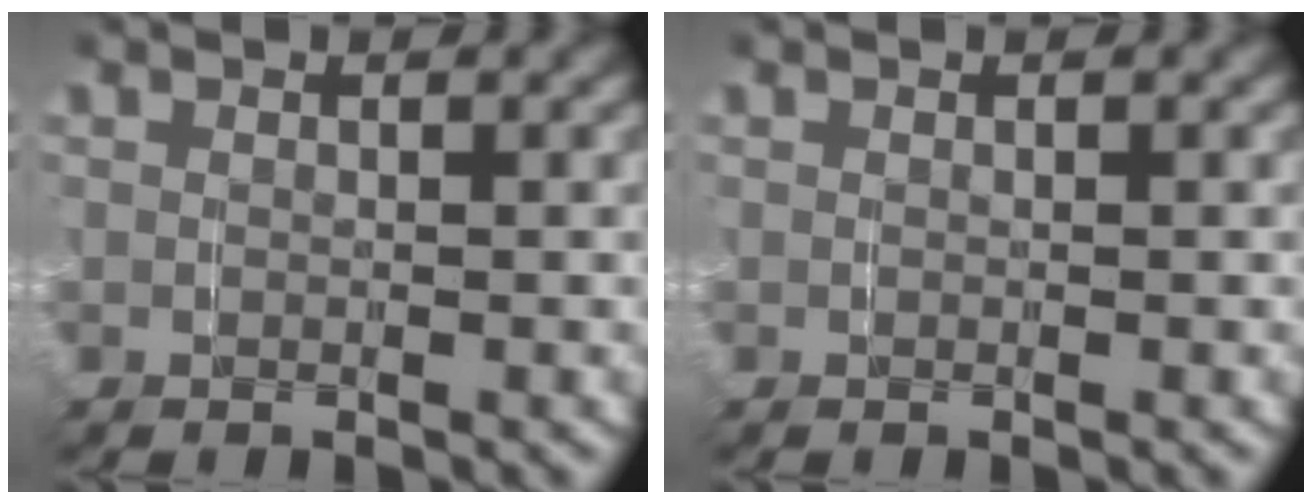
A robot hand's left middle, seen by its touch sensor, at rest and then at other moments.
{"total": 0.0}